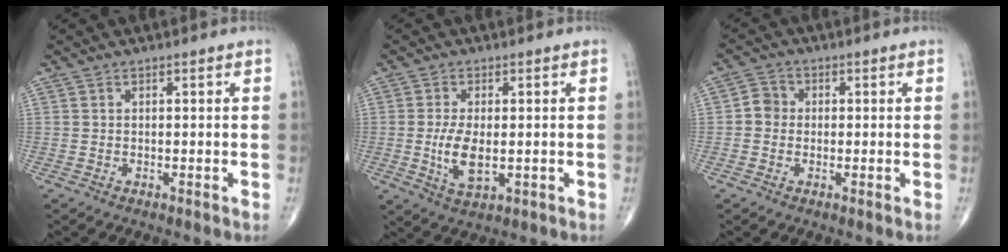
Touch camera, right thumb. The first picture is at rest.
{"total": 6.4, "force": [-0.7, 3.0, 5.6], "torque": [-0.112, -0.012, -0.006]}
{"total": 3.1, "force": [-0.3, 2.9, 1.2], "torque": [-0.004, 0.007, -0.013]}